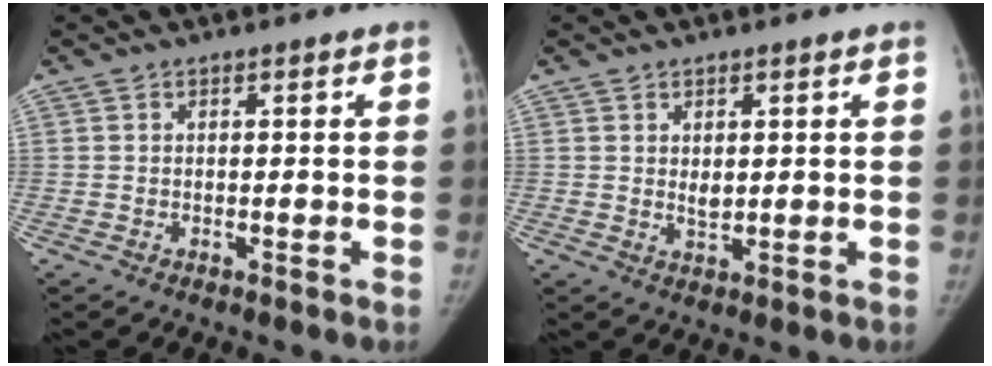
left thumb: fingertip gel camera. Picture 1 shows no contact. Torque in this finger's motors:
{"motor_torque": [-0.19, 0.23, 0.13, 0.08, 0.00]}